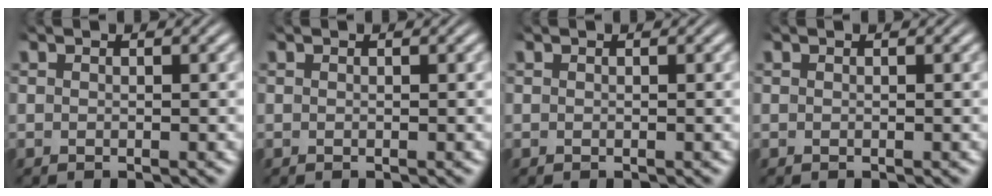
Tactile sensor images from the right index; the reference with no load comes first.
{"total": 0.0}
{"total": 0.0}
{"total": 0.0}